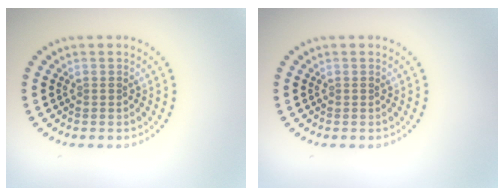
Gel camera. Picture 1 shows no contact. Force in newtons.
{"total": 0.0}